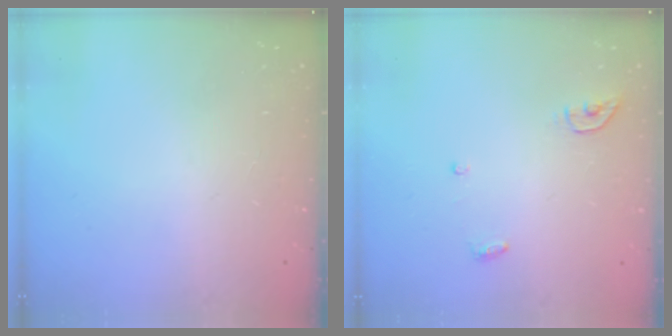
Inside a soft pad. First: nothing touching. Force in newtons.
{"total": 3.9, "press": 3.8, "slide": 0.3}